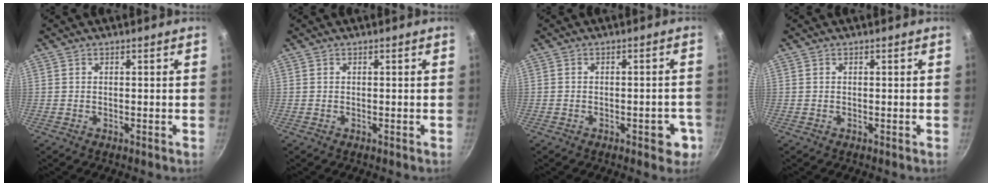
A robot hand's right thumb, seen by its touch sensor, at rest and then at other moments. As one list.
[{"total": 0.0}, {"total": 4.9, "force": [-2.0, 2.4, 3.7], "torque": [-0.021, 0.018, -0.024]}, {"total": 0.0}]